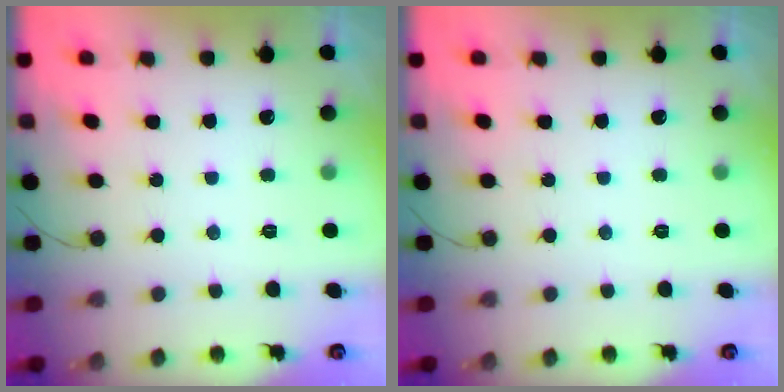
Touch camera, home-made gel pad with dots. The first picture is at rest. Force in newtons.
{"total": 0.0}